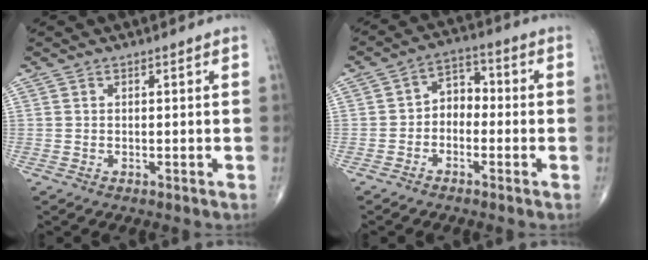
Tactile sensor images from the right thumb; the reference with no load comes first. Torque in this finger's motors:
{"motor_torque": [-0.01, 0.10, 0.09, -0.06, 0.08]}